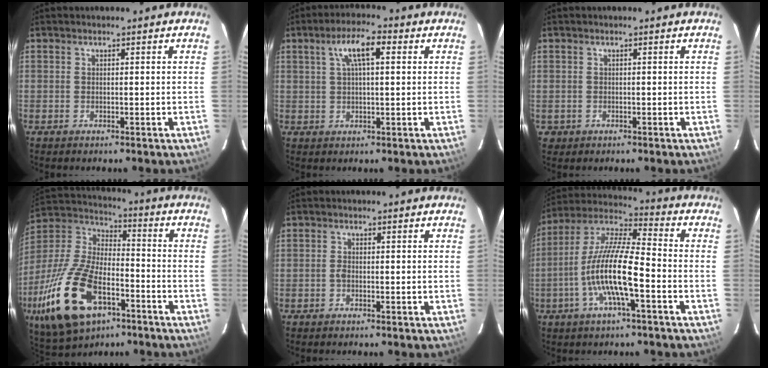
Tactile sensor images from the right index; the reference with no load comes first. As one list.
[{"total": 6.8, "force": [2.5, 1.9, 6.0], "torque": [-0.112, 0.017, 0.044]}, {"total": 1.8, "force": [-0.3, 1.7, 0.2], "torque": [-0.002, 0.003, -0.001]}, {"total": 24.8, "force": [-11.6, 12.5, 18.0], "torque": [-0.391, -0.028, -0.199]}, {"total": 0.7, "force": [-0.4, 0.4, 0.5], "torque": [-0.007, 0.003, -0.008]}, {"total": 13.9, "force": [-4.5, 2.6, 12.9], "torque": [-0.255, 0.000, -0.091]}]